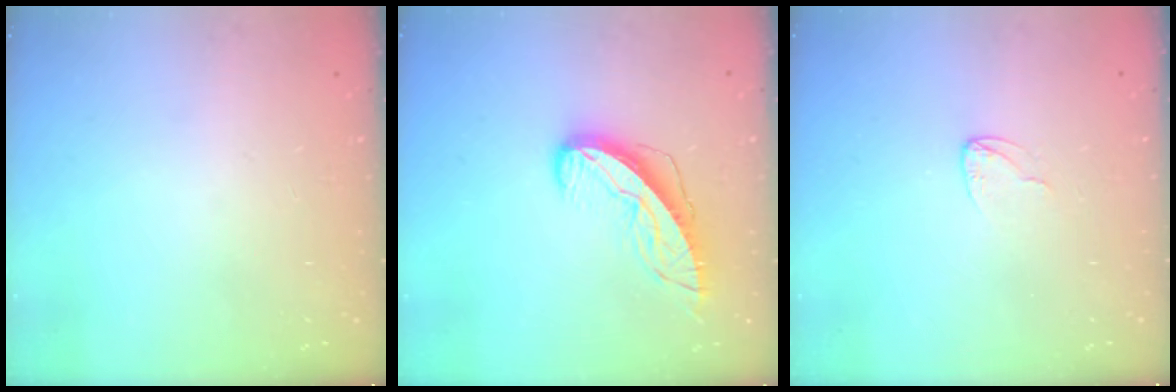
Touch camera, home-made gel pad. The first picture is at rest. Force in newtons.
{"total": 9.6, "press": 9.5, "slide": 1.1}
{"total": 4.1, "press": 4.1, "slide": 0.3}